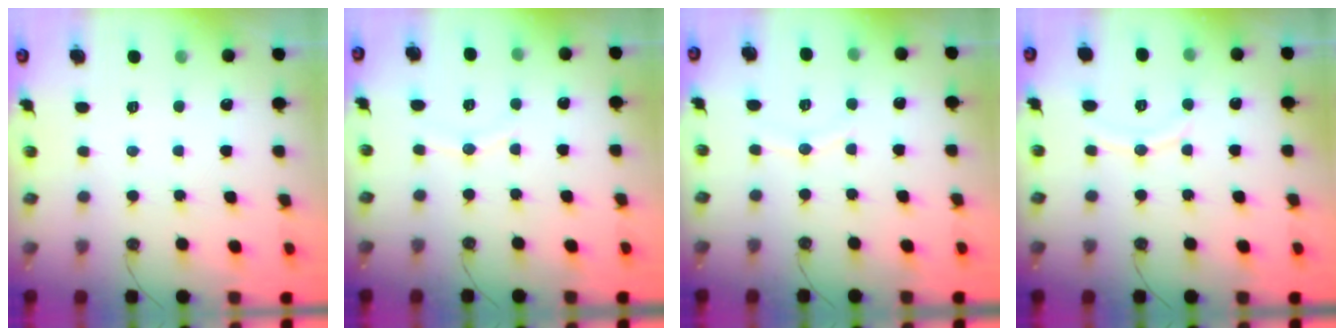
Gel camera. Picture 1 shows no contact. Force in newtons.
{"total": 7.0, "press": 7.0, "slide": 0.2}
{"total": 7.0, "press": 7.0, "slide": 0.2}
{"total": 7.0, "press": 7.0, "slide": 0.8}